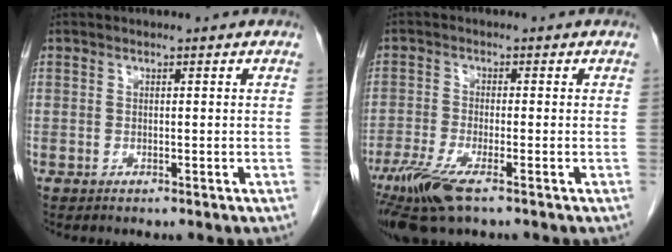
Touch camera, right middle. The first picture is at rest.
{"total": 8.0, "force": [-5.2, 1.3, 5.9], "torque": [-0.115, -0.022, -0.097]}